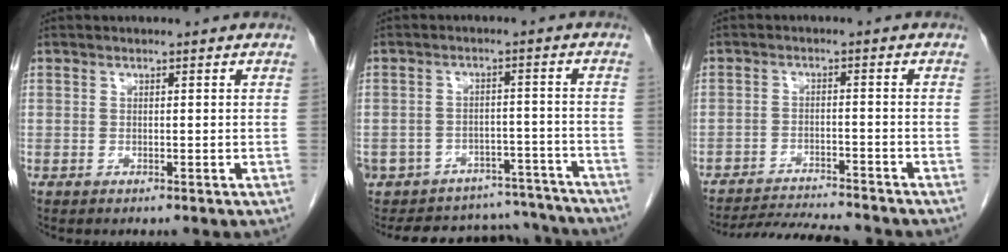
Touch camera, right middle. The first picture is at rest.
{"total": 16.3, "force": [-14.9, 6.3, 2.1], "torque": [-0.042, 0.035, -0.180]}
{"total": 9.9, "force": [-9.4, 0.1, 2.8], "torque": [-0.040, -0.012, -0.150]}